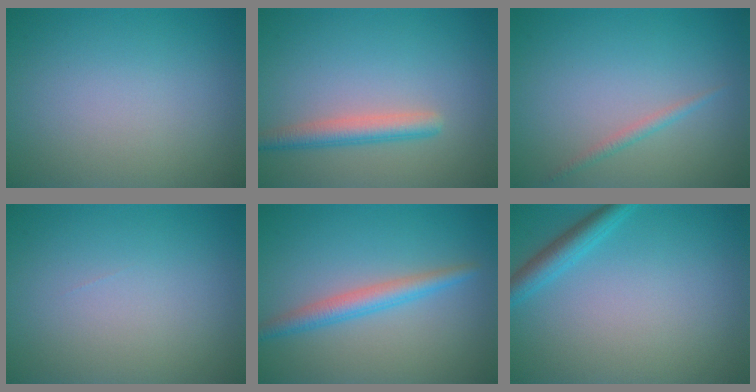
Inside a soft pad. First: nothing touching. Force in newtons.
{"total": 2.7, "press": 2.7, "slide": 0.3}
{"total": 0.9, "press": 0.9, "slide": 0.1}
{"total": 0.0}
{"total": 2.7, "press": 2.7, "slide": 0.1}
{"total": 2.5, "press": 2.4, "slide": 0.1}